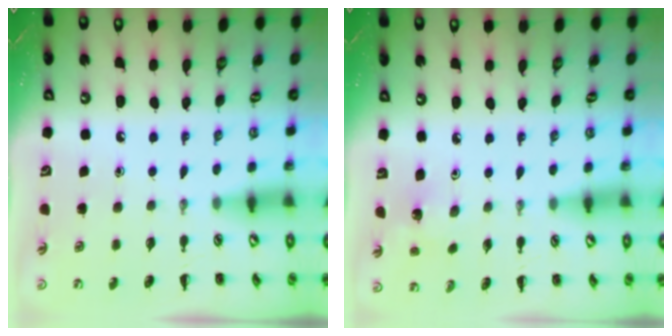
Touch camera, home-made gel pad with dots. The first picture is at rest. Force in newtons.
{"total": 1.4, "press": 1.2, "slide": 0.6}